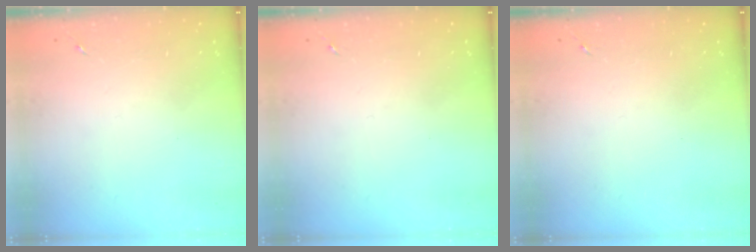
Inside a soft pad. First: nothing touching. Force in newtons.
{"total": 0.0}
{"total": 0.0}